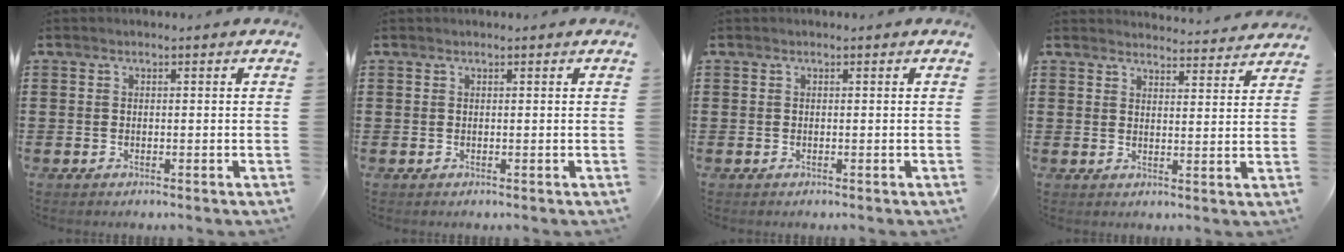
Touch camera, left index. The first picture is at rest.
{"total": 0.0}
{"total": 0.0}
{"total": 3.7, "force": [3.7, -0.1, 0.2], "torque": [-0.007, -0.026, 0.064]}